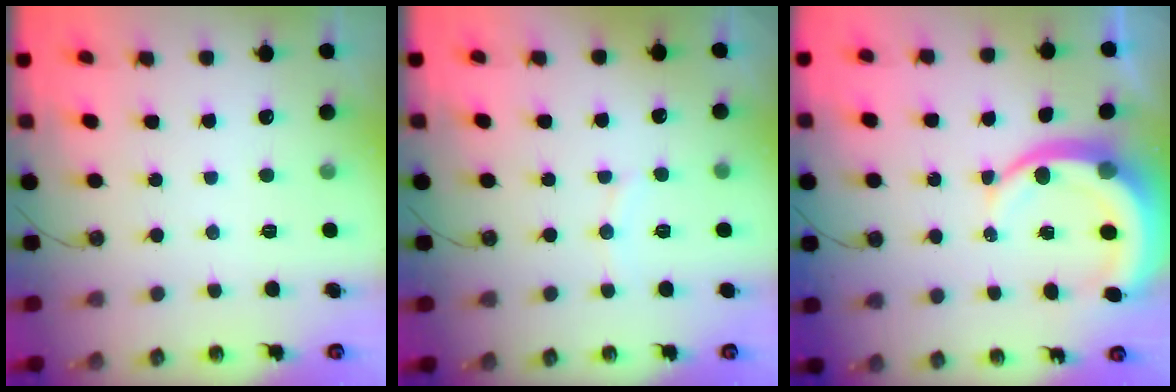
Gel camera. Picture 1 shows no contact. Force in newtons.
{"total": 5.2, "press": 5.1, "slide": 0.8}
{"total": 10.3, "press": 10.2, "slide": 1.2}